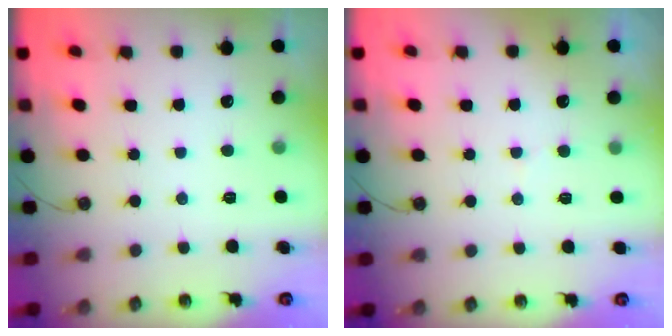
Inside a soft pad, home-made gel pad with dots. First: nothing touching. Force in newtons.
{"total": 4.5, "press": 4.5, "slide": 0.4}